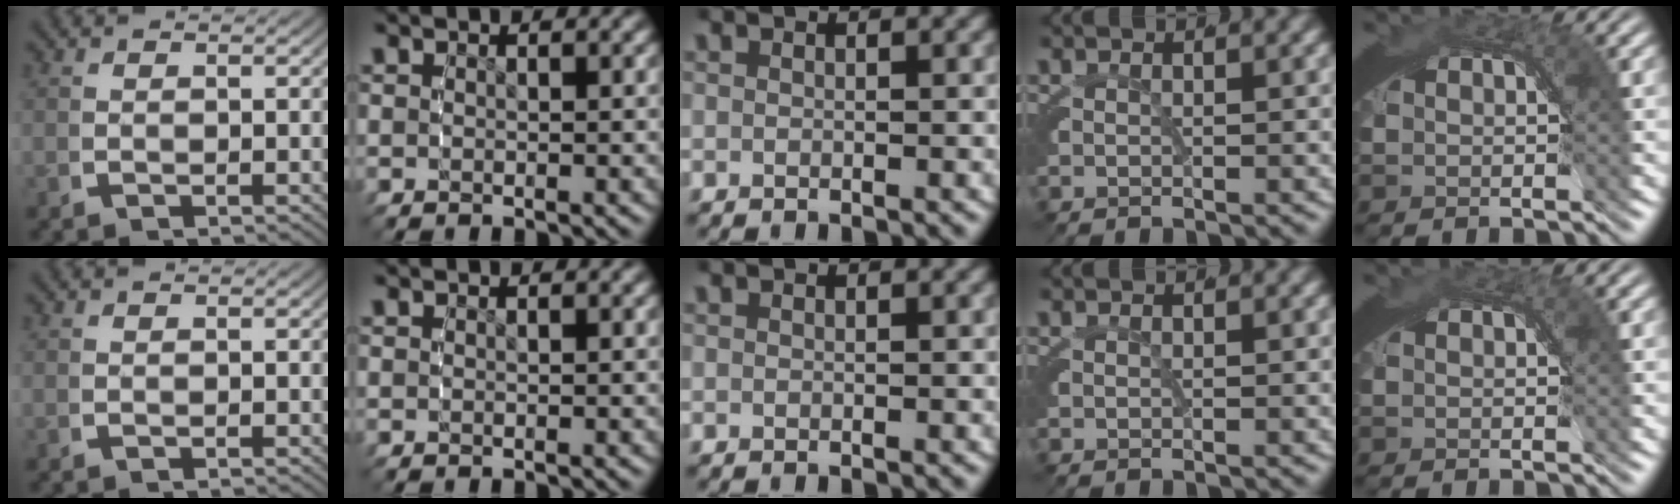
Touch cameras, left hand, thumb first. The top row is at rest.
{}